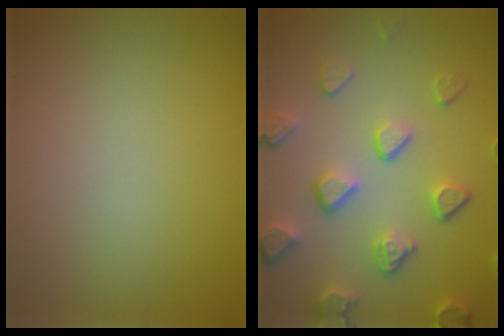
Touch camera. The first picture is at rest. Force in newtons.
{"total": 5.0, "press": 3.9, "slide": 3.1}